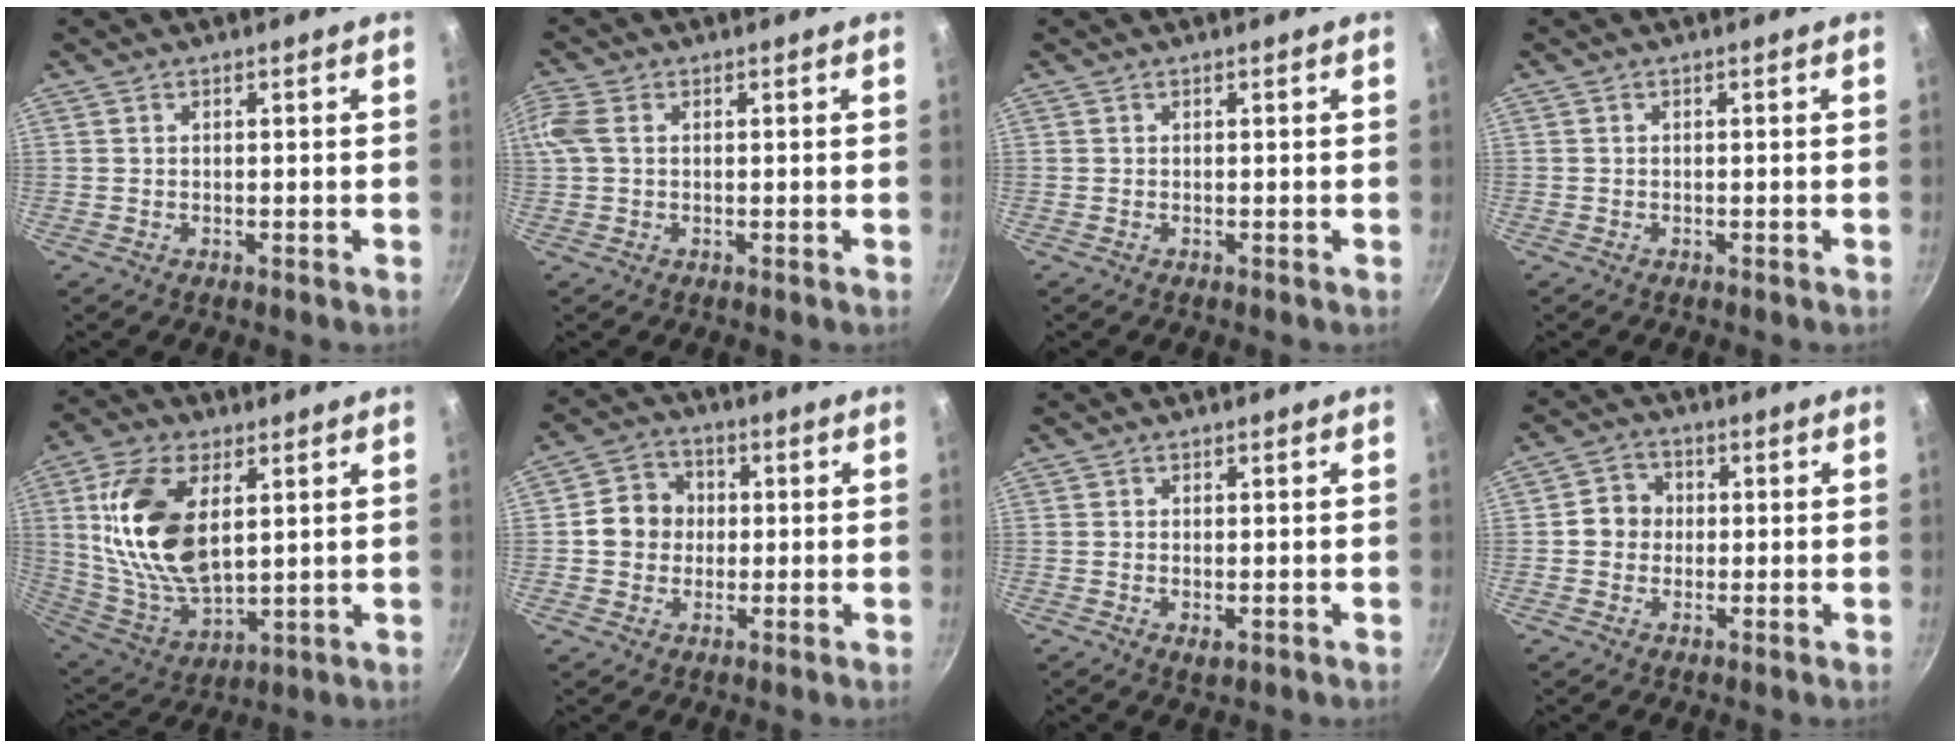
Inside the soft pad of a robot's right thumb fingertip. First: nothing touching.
{"total": 4.7, "force": [1.0, 3.1, 3.4], "torque": [-0.112, 0.019, 0.021]}
{"total": 0.0}
{"total": 0.0}
{"total": 19.4, "force": [4.5, 10.2, 15.8], "torque": [-0.304, -0.020, 0.092]}
{"total": 8.3, "force": [0.0, 7.4, 3.7], "torque": [-0.036, 0.018, -0.010]}
{"total": 1.8, "force": [-0.5, 0.9, 1.5], "torque": [-0.026, -0.002, -0.006]}
{"total": 5.6, "force": [0.0, 5.1, 2.4], "torque": [-0.020, 0.014, -0.009]}